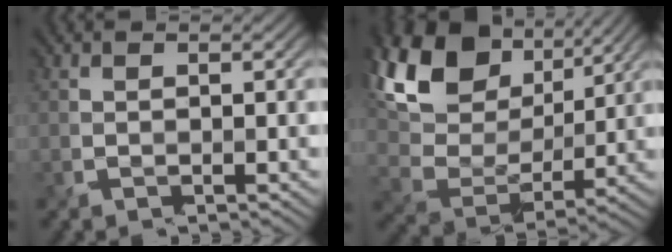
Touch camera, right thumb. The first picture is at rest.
{"total": 15.6, "force": [6.6, 9.4, 10.5], "torque": [-0.252, 0.020, 0.132]}